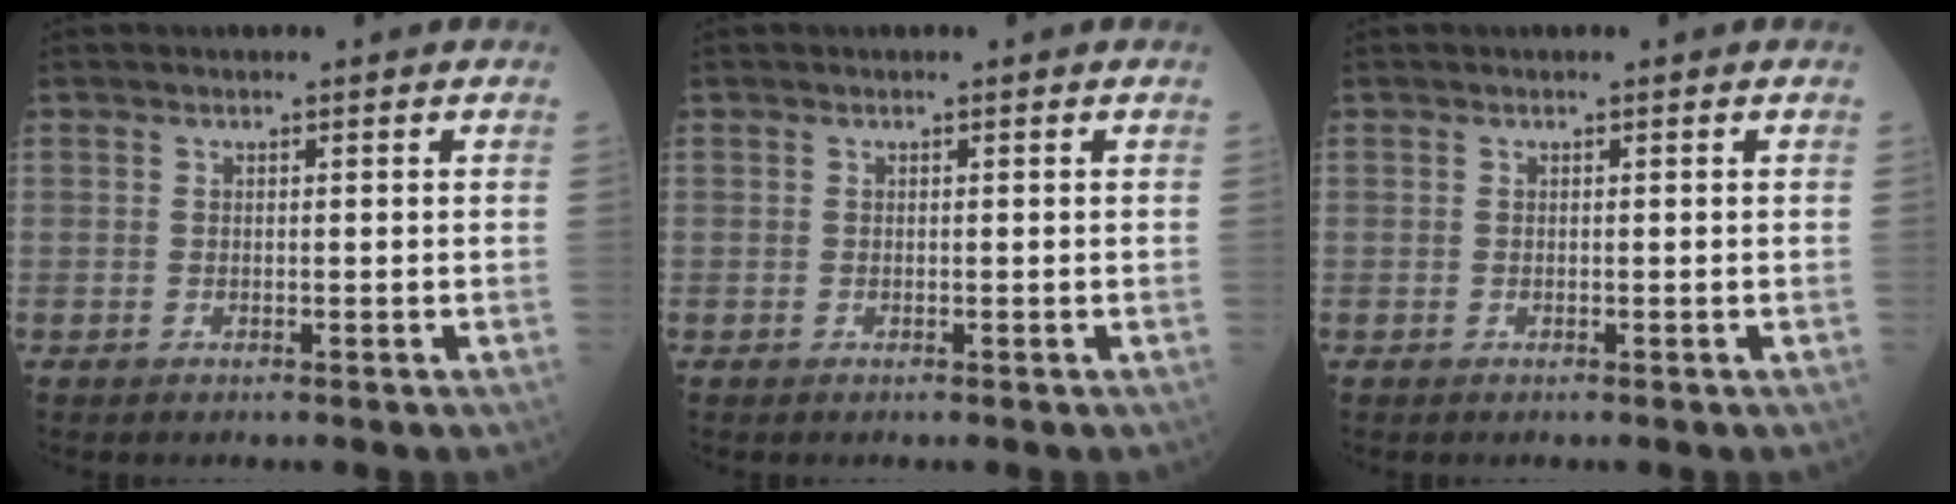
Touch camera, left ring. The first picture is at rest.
{"total": 0.0}
{"total": 0.0}